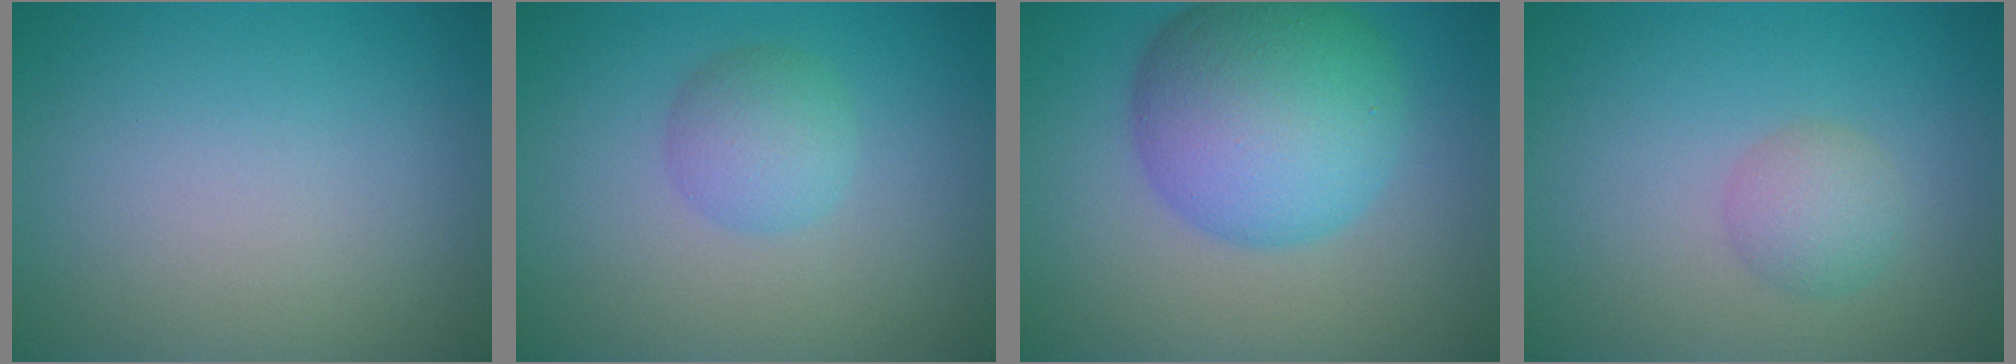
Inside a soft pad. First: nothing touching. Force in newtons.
{"total": 2.7, "press": 2.7, "slide": 0.0}
{"total": 10.0, "press": 10.0, "slide": 0.1}
{"total": 2.2, "press": 2.2, "slide": 0.1}